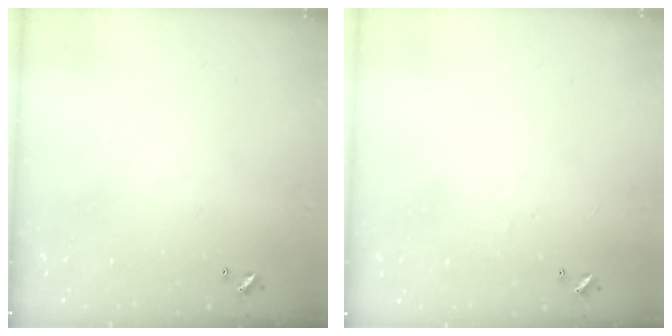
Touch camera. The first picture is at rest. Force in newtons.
{"total": 0.7, "press": 0.5, "slide": 0.6}